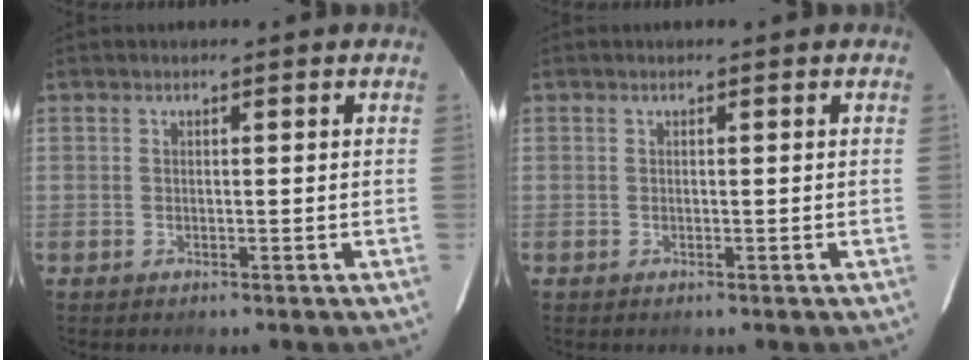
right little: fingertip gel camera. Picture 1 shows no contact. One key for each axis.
{"total": 0.0}